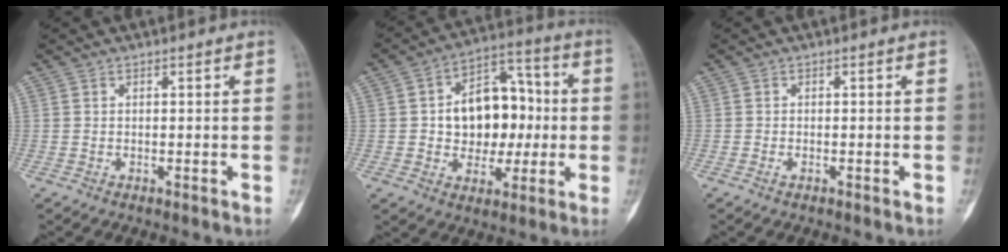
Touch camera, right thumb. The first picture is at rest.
{"total": 12.9, "force": [-0.1, 9.3, 9.0], "torque": [-0.082, 0.033, -0.002]}
{"total": 0.6, "force": [-0.3, 0.2, 0.4], "torque": [-0.011, 0.000, -0.007]}